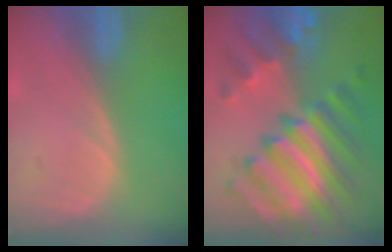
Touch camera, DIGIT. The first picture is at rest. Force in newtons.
{"total": 11.7, "press": 11.6, "slide": 1.0}